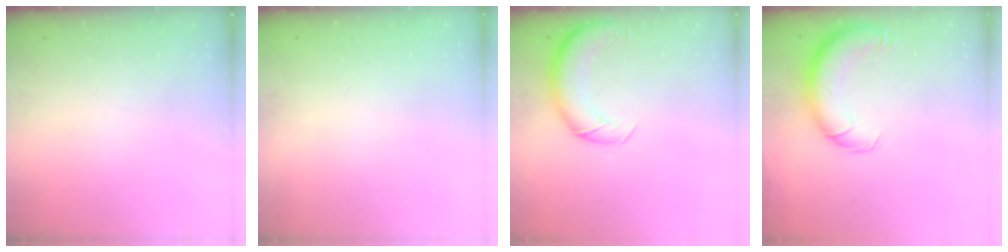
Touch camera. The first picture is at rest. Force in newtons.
{"total": 0.0}
{"total": 9.9, "press": 9.6, "slide": 2.6}
{"total": 13.7, "press": 13.2, "slide": 3.5}